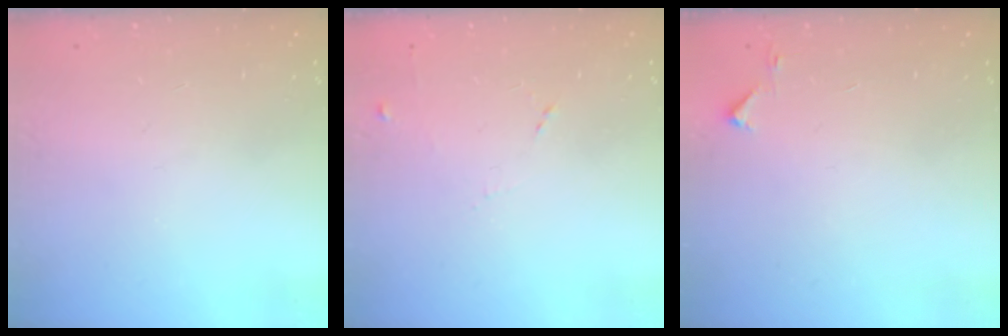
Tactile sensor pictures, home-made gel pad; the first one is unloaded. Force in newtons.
{"total": 5.4, "press": 5.3, "slide": 0.9}
{"total": 3.1, "press": 3.0, "slide": 0.3}